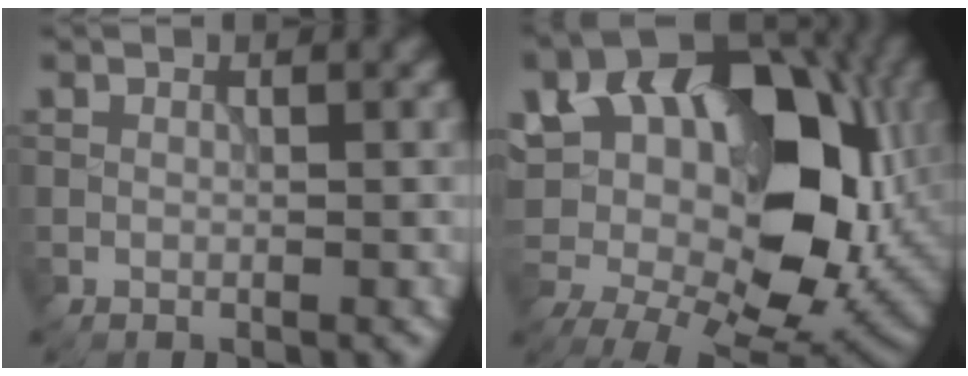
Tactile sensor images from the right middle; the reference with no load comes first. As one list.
[{"total": 18.3, "force": [3.5, 11.9, 13.4], "torque": [-0.225, 0.003, 0.069]}]